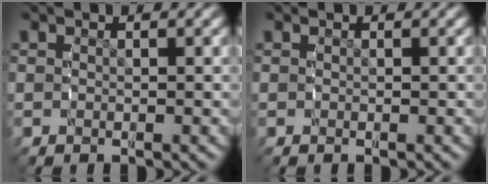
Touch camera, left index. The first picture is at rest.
{"total": 0.0}